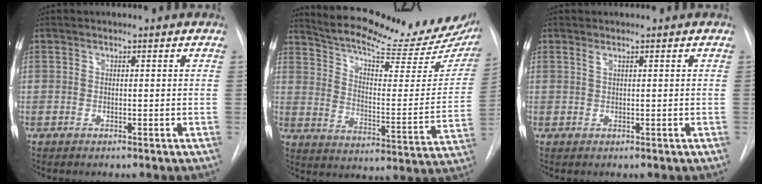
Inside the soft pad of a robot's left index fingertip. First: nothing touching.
{"total": 25.1, "force": [21.5, 4.9, 12.2], "torque": [-0.188, -0.052, 0.278]}
{"total": 0.6, "force": [0.4, 0.0, 0.5], "torque": [-0.015, 0.004, 0.010]}